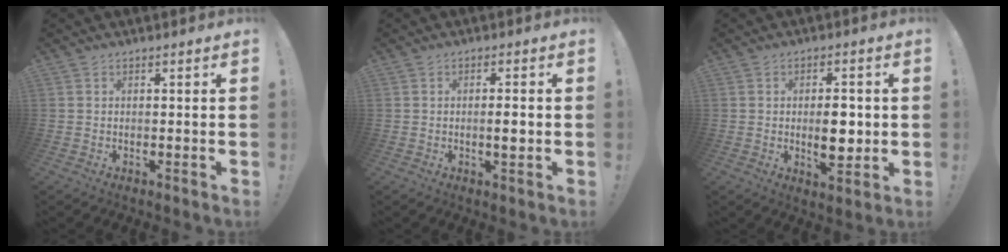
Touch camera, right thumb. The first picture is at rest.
{"total": 3.0, "force": [-0.6, 0.4, 2.9], "torque": [-0.032, -0.007, -0.016]}
{"total": 8.1, "force": [-0.5, 3.9, 7.1], "torque": [-0.103, -0.005, -0.012]}